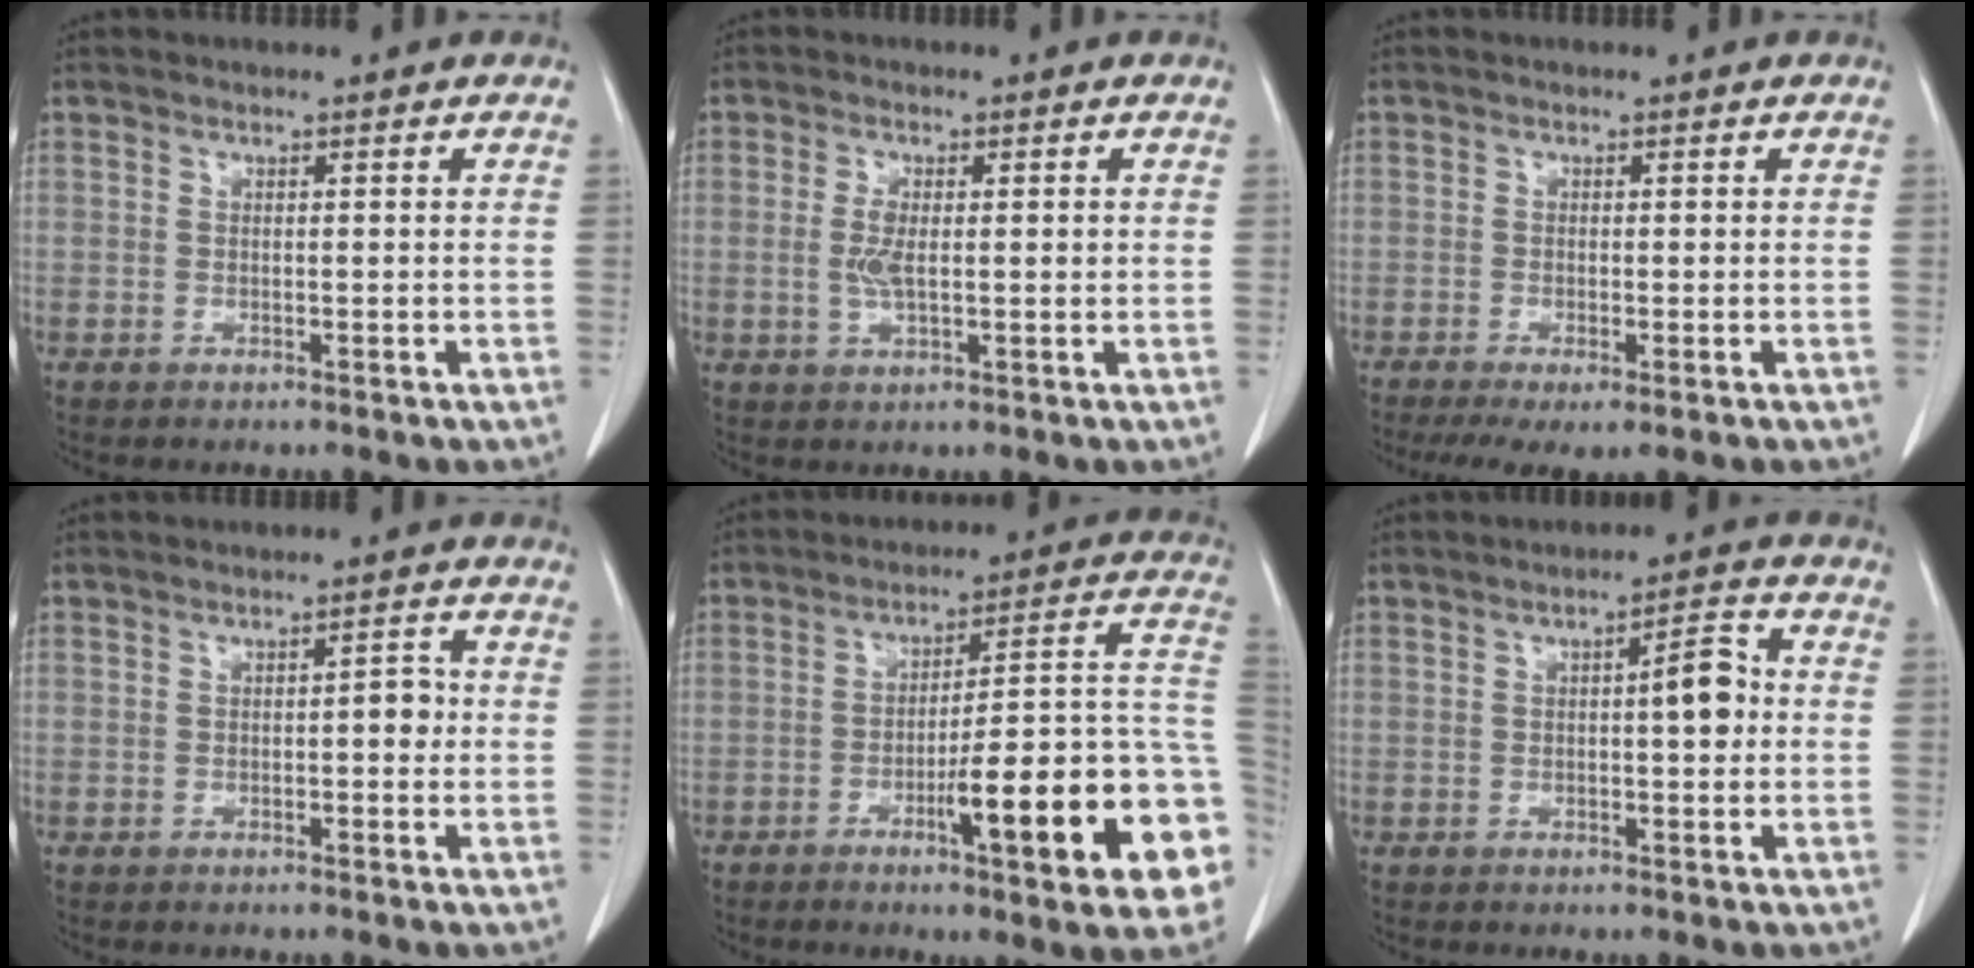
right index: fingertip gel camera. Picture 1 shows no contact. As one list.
[{"total": 4.2, "force": [0.1, 1.5, 3.9], "torque": [-0.081, 0.001, 0.004]}, {"total": 5.5, "force": [-3.5, 1.3, 4.0], "torque": [-0.065, -0.018, -0.057]}, {"total": 2.5, "force": [-0.2, 1.0, 2.3], "torque": [-0.026, 0.007, -0.004]}, {"total": 19.2, "force": [-6.6, 2.2, 17.9], "torque": [-0.171, 0.021, -0.090]}, {"total": 4.9, "force": [0.2, 1.2, 4.8], "torque": [-0.066, 0.011, -0.001]}]